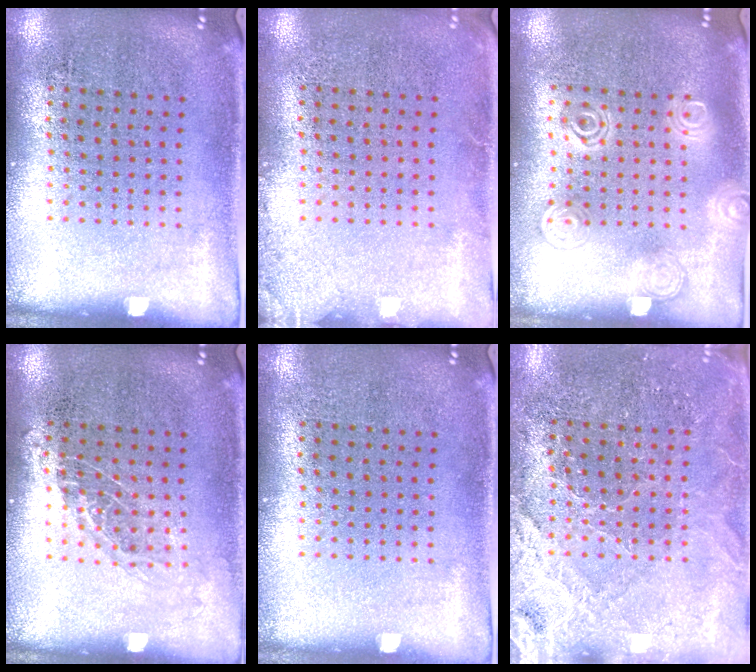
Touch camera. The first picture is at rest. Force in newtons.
{"total": 1.2, "press": 1.2, "slide": 0.2}
{"total": 1.3, "press": 1.2, "slide": 0.3}
{"total": 1.0, "press": 0.9, "slide": 0.5}
{"total": 0.0}
{"total": 3.0, "press": 2.9, "slide": 0.4}